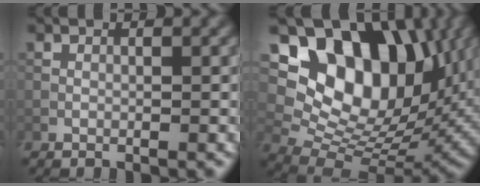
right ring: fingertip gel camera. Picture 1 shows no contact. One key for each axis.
{"total": 14.5, "fx": 6.3, "fy": 9.2, "fz": 9.4, "tx": -0.144, "ty": 0.017, "tz": 0.116}